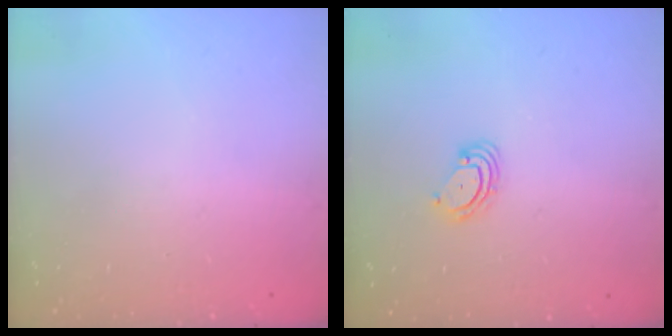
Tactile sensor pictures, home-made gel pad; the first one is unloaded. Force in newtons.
{"total": 4.5, "press": 4.5, "slide": 0.3}